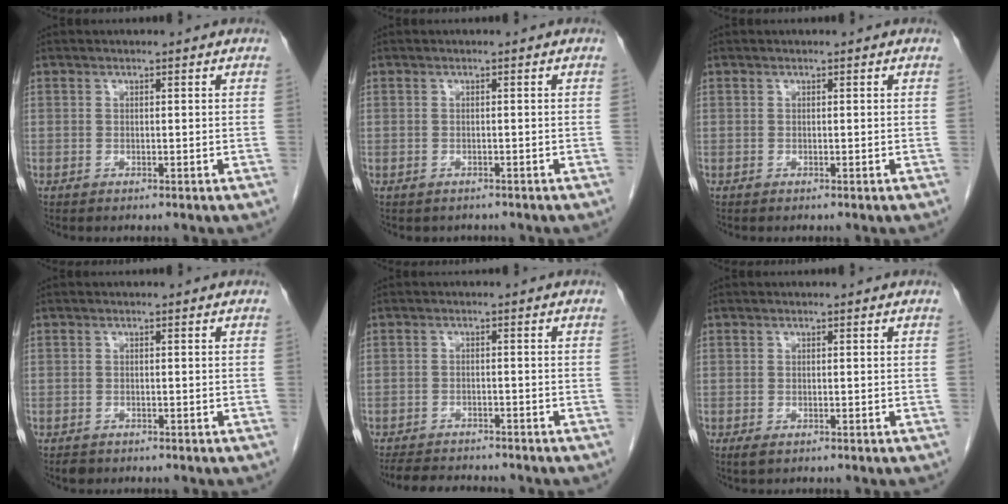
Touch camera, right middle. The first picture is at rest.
{"total": 1.4, "force": [-1.1, 0.7, 0.1], "torque": [-0.007, 0.000, -0.014]}
{"total": 0.0}
{"total": 1.2, "force": [-0.9, 0.7, 0.3], "torque": [-0.011, -0.001, -0.012]}
{"total": 7.2, "force": [-6.6, 1.5, 2.2], "torque": [-0.031, -0.008, -0.099]}
{"total": 1.0, "force": [-0.5, 0.5, 0.7], "torque": [-0.013, -0.002, -0.003]}